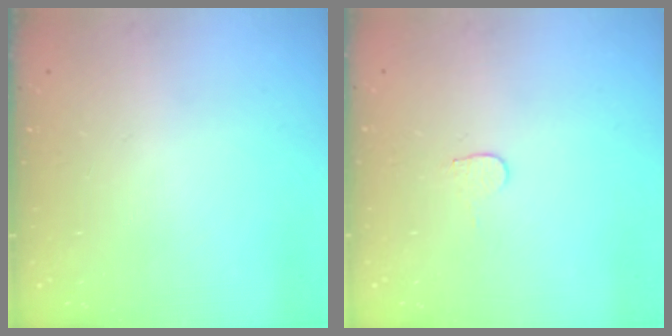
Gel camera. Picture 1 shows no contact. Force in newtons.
{"total": 4.9, "press": 4.9, "slide": 0.3}